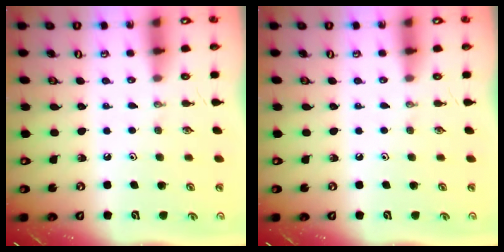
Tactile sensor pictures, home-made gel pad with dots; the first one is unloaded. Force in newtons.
{"total": 0.0}